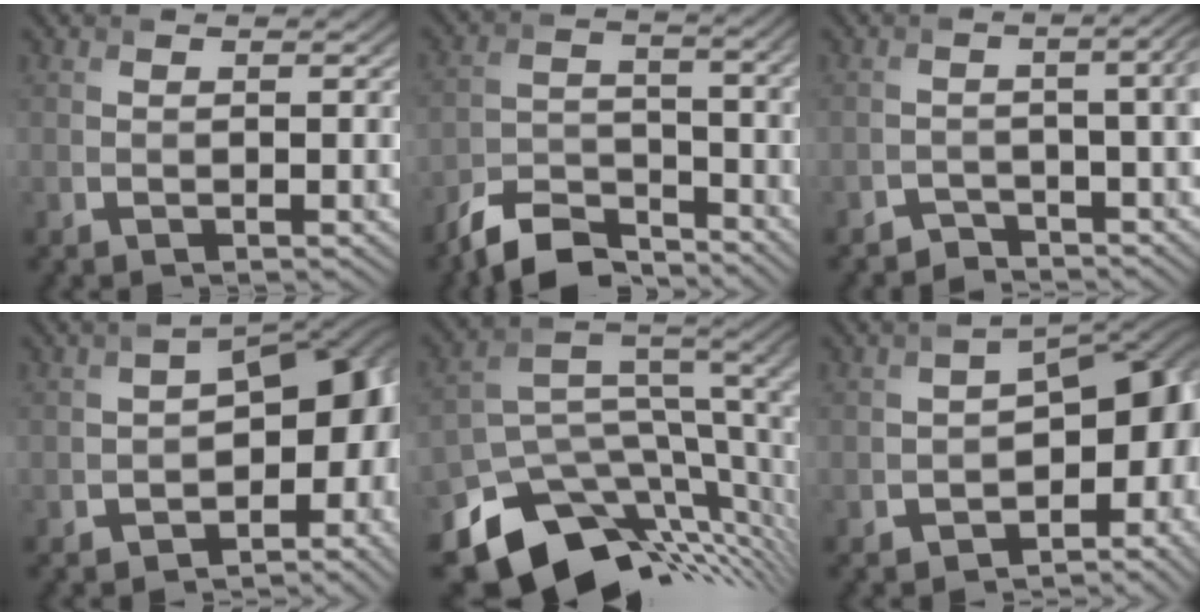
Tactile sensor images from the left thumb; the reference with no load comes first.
{"total": 8.3, "force": [-7.0, 2.7, 3.5], "torque": [-0.065, -0.007, -0.146]}
{"total": 3.5, "force": [-2.6, 1.0, 2.1], "torque": [-0.027, 0.001, -0.048]}
{"total": 11.0, "force": [-2.8, 6.5, 8.4], "torque": [-0.089, -0.018, -0.037]}
{"total": 12.7, "force": [-6.1, 7.8, 8.0], "torque": [-0.173, -0.044, -0.081]}
{"total": 11.2, "force": [-3.0, 6.4, 8.6], "torque": [-0.091, -0.020, -0.036]}